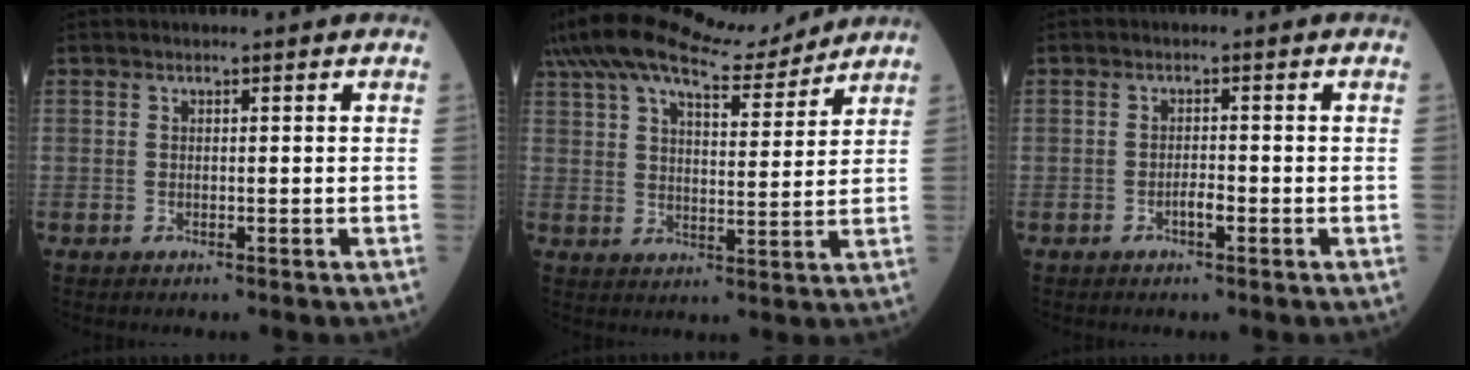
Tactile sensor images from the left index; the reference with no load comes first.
{"total": 16.9, "force": [14.7, 3.9, 7.4], "torque": [-0.149, 0.036, 0.234]}
{"total": 1.5, "force": [-0.8, 0.3, 1.2], "torque": [-0.021, 0.001, -0.016]}